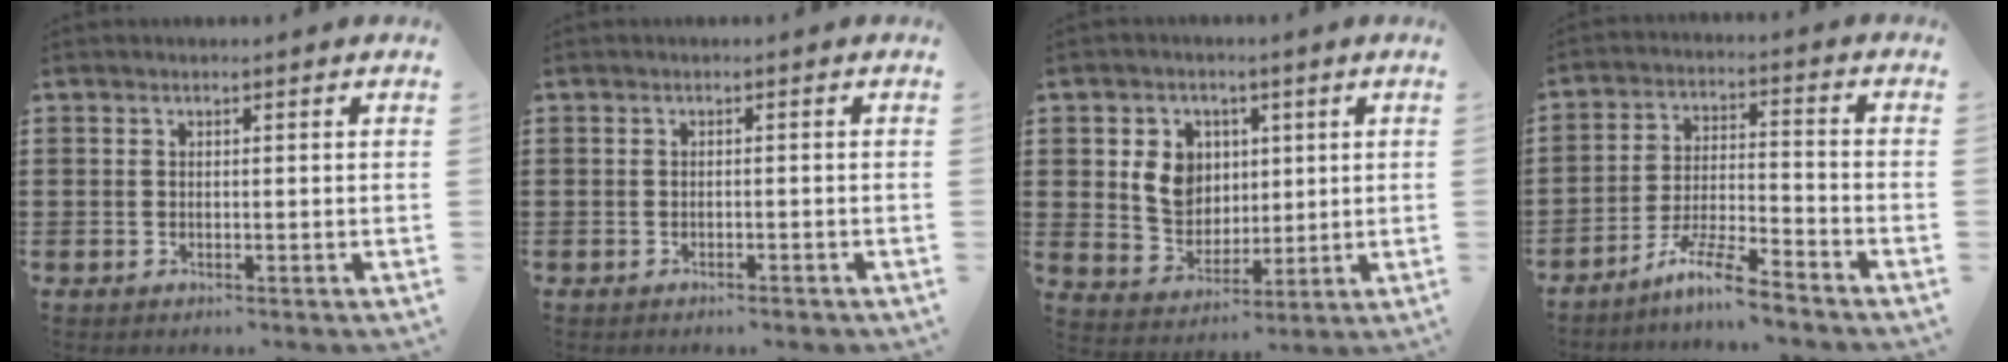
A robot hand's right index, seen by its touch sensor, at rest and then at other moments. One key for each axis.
{"total": 0.5, "fx": -0.4, "fy": 0.0, "fz": 0.3, "tx": -0.009, "ty": -0.003, "tz": -0.008}
{"total": 7.1, "fx": 1.6, "fy": 6.2, "fz": 3.1, "tx": -0.070, "ty": 0.013, "tz": 0.026}
{"total": 7.6, "fx": -6.5, "fy": 0.2, "fz": 3.9, "tx": -0.080, "ty": 0.000, "tz": -0.125}